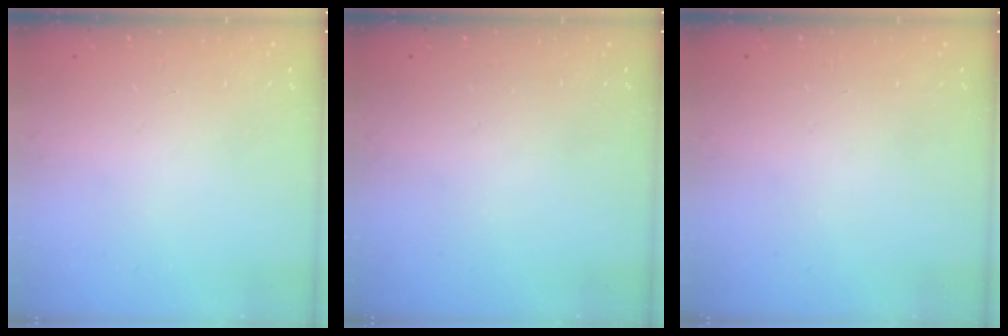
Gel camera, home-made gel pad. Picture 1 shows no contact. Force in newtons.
{"total": 0.0}
{"total": 0.0}